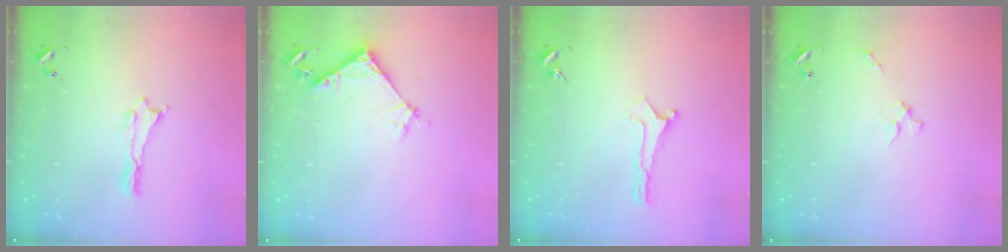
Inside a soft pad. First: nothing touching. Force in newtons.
{"total": 5.4, "press": 5.4, "slide": 0.4}
{"total": 0.0}
{"total": 2.0, "press": 2.0, "slide": 0.2}